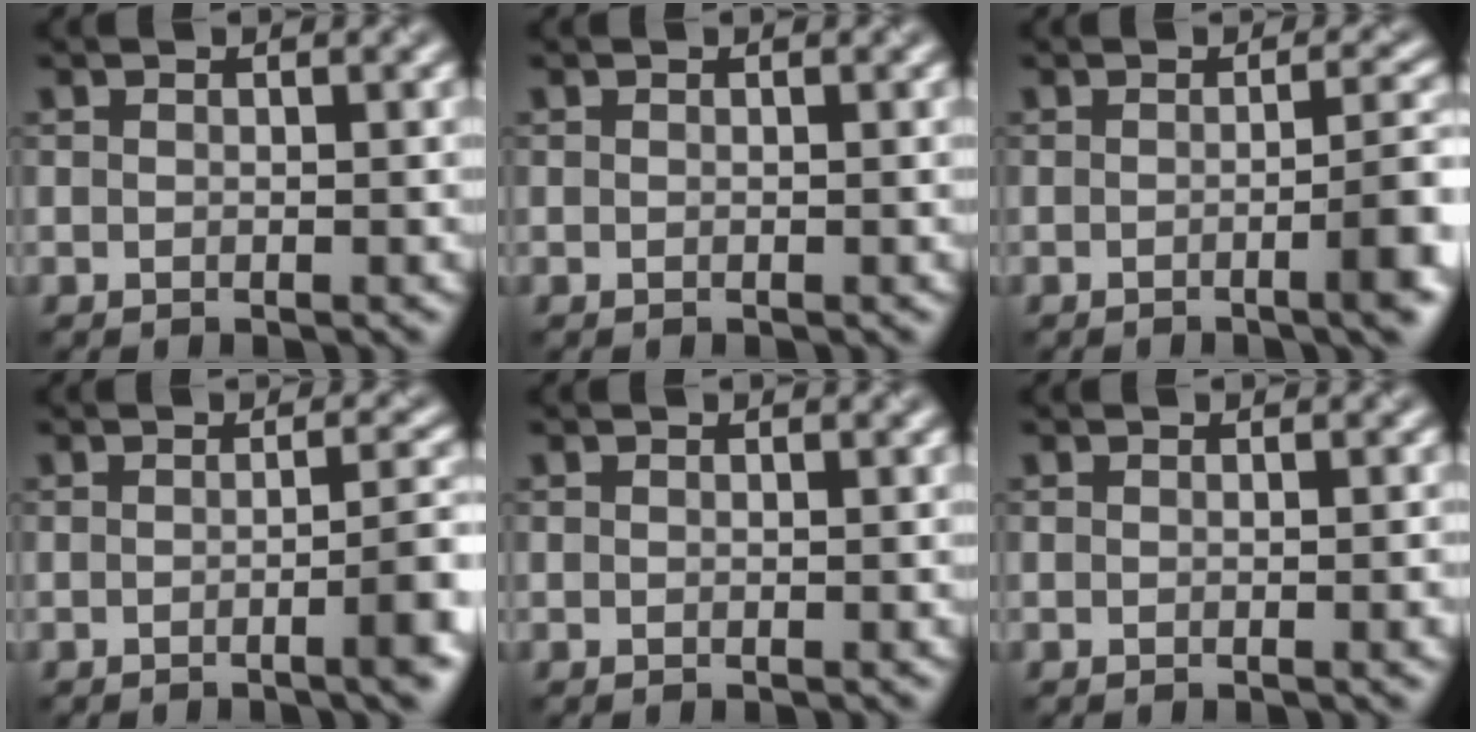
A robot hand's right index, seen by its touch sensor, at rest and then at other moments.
{"total": 0.0}
{"total": 4.2, "force": [-1.5, 0.6, 3.8], "torque": [-0.051, 0.006, -0.029]}
{"total": 3.8, "force": [-1.5, 0.5, 3.4], "torque": [-0.044, 0.008, -0.031]}
{"total": 0.0}
{"total": 0.9, "force": [-0.3, 0.1, 0.9], "torque": [-0.015, -0.001, -0.002]}